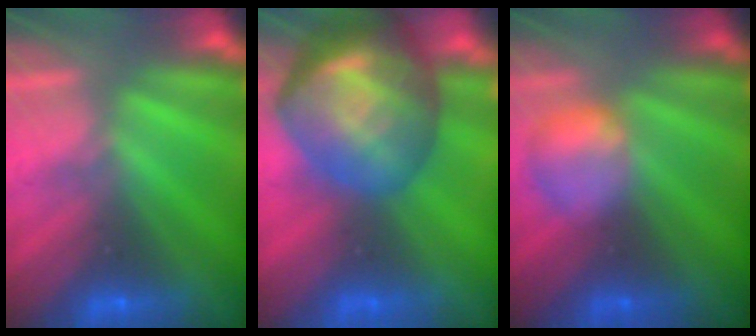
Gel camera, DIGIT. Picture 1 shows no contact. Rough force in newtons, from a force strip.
{"total": 8.2}
{"total": 2.4}